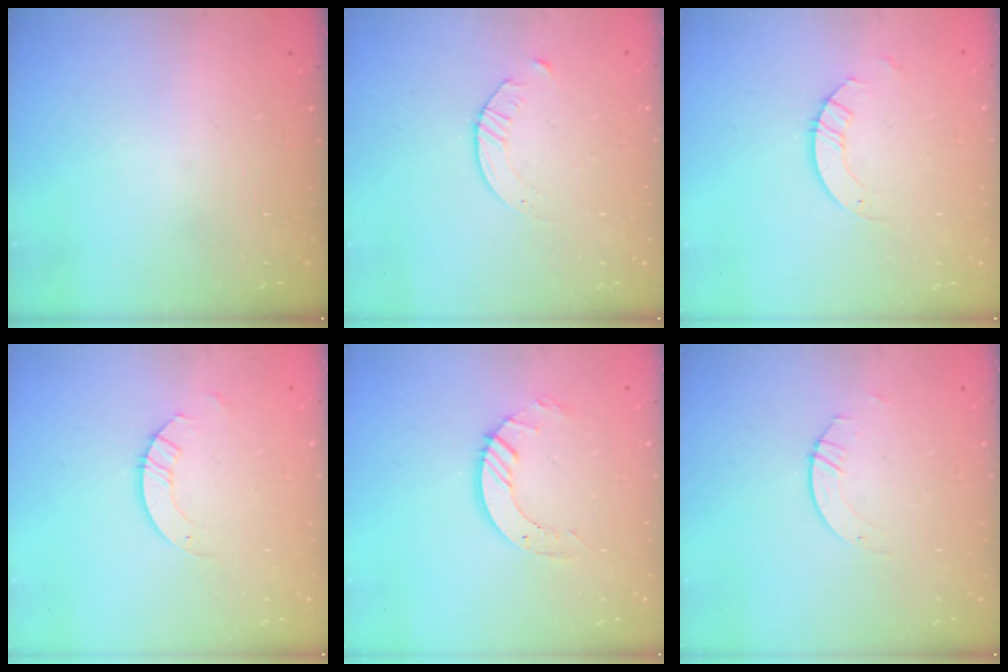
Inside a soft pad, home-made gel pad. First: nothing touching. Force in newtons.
{"total": 2.8, "press": 2.7, "slide": 0.3}
{"total": 2.6, "press": 2.6, "slide": 0.2}
{"total": 2.6, "press": 2.6, "slide": 0.2}
{"total": 7.0, "press": 7.0, "slide": 0.6}
{"total": 1.1, "press": 1.1, "slide": 0.1}